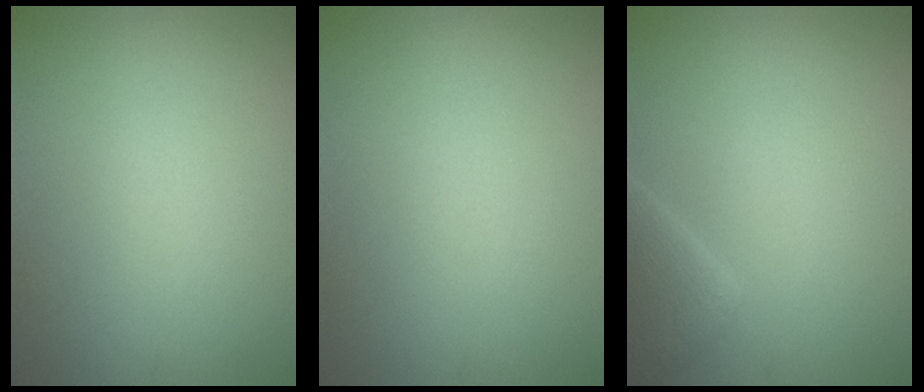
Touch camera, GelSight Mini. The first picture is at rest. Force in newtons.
{"total": 0.0}
{"total": 2.2, "press": 2.2, "slide": 0.1}